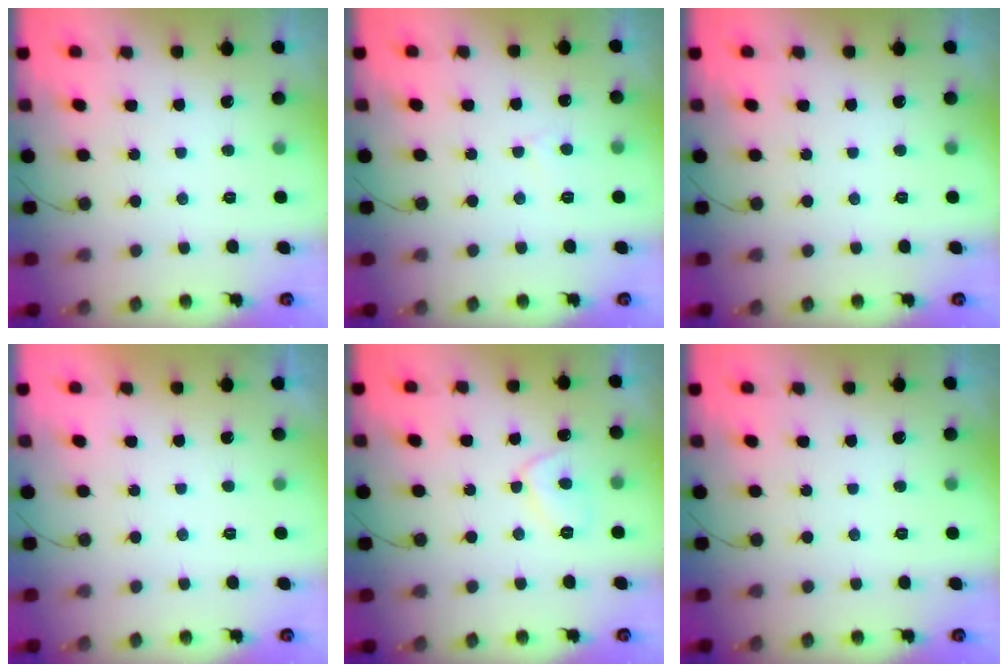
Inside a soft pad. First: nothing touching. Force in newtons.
{"total": 2.3, "press": 2.3, "slide": 0.2}
{"total": 0.0}
{"total": 2.1, "press": 2.1, "slide": 0.4}
{"total": 6.8, "press": 6.7, "slide": 0.9}
{"total": 0.0}